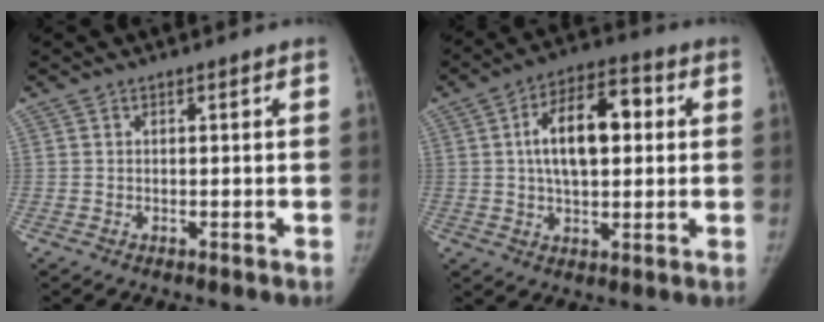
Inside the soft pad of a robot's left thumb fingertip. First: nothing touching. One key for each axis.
{"total": 13.9, "fx": 2.2, "fy": 7.4, "fz": 11.5, "tx": -0.172, "ty": 0.020, "tz": 0.030}